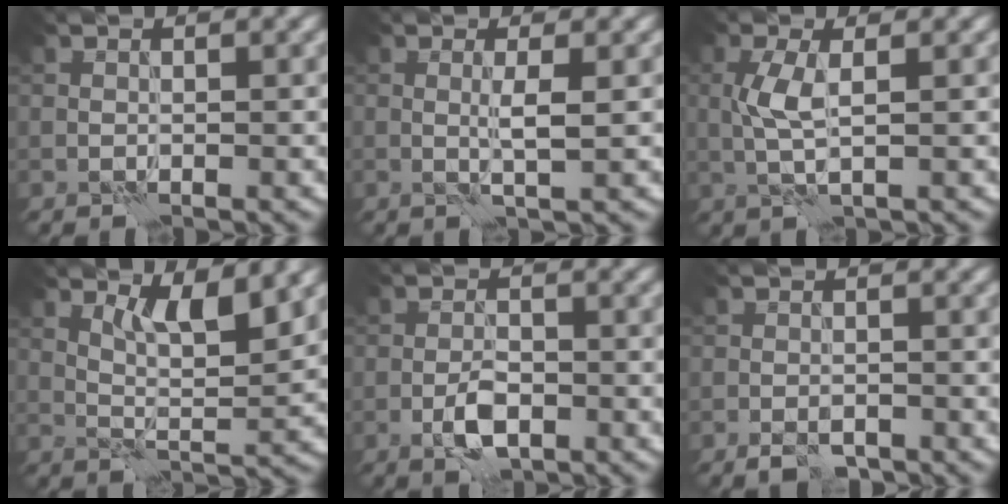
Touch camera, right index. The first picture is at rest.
{"total": 1.7, "force": [0.2, 0.2, 1.7], "torque": [-0.033, 0.005, 0.001]}
{"total": 2.7, "force": [0.2, 0.7, 2.6], "torque": [-0.065, 0.004, 0.005]}
{"total": 4.5, "force": [2.3, 1.0, 3.7], "torque": [-0.068, -0.008, 0.046]}
{"total": 3.1, "force": [-1.5, 1.3, 2.4], "torque": [-0.042, 0.002, -0.031]}
{"total": 2.0, "force": [-1.5, 0.8, 1.0], "torque": [-0.016, 0.000, -0.028]}